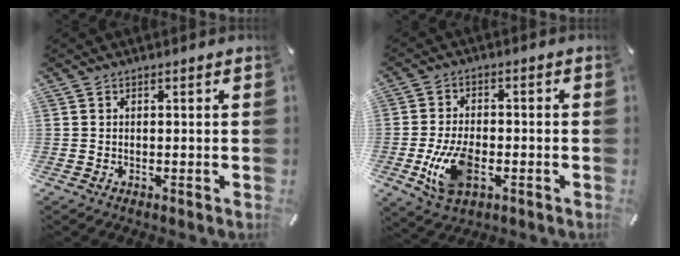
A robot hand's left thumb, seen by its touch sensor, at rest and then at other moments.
{"total": 10.5, "force": [-2.9, 6.3, 7.9], "torque": [-0.168, -0.001, -0.053]}